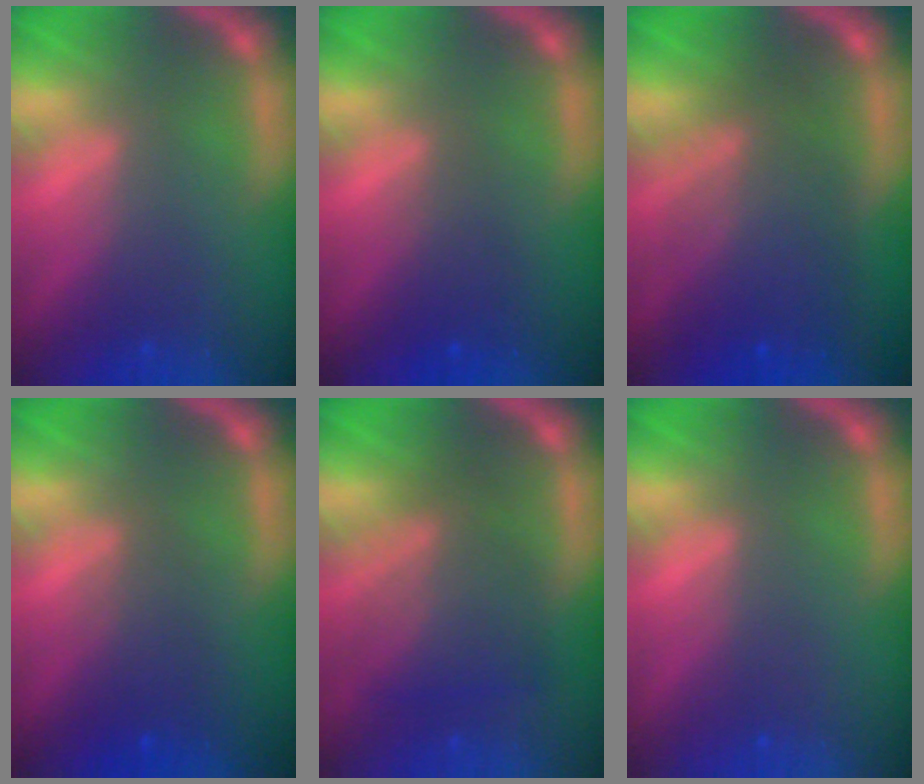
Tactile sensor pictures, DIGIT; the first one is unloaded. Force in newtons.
{"total": 2.0}
{"total": 7.0}
{"total": 2.5}
{"total": 5.5}
{"total": 0.0}